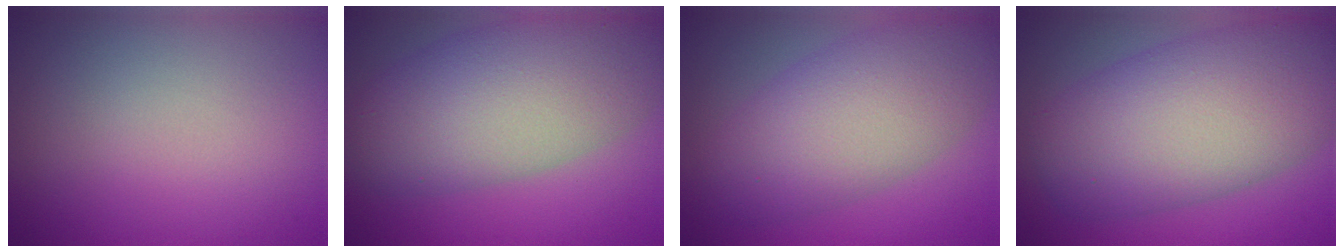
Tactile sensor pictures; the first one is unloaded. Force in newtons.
{"total": 9.9, "press": 9.9, "slide": 0.5}
{"total": 7.8, "press": 7.8, "slide": 0.4}
{"total": 11.3, "press": 11.3, "slide": 0.9}